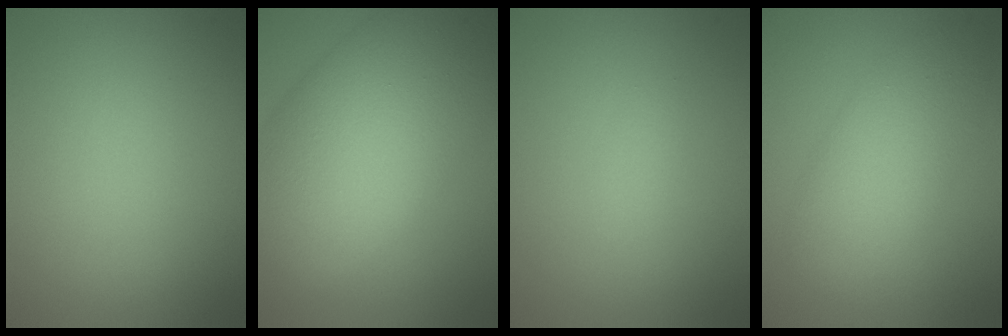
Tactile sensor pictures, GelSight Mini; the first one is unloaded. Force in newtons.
{"total": 13.4, "press": 13.4, "slide": 0.5}
{"total": 0.8, "press": 0.8, "slide": 0.1}
{"total": 4.8, "press": 4.8, "slide": 0.1}